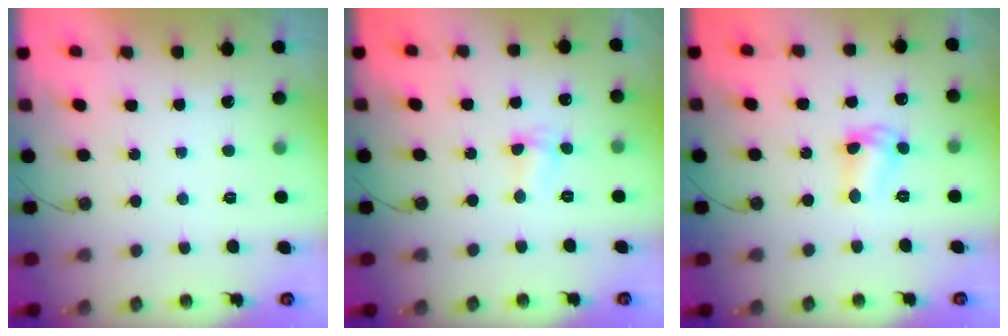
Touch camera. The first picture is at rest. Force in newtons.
{"total": 1.9, "press": 1.8, "slide": 0.5}
{"total": 7.5, "press": 7.5, "slide": 0.5}